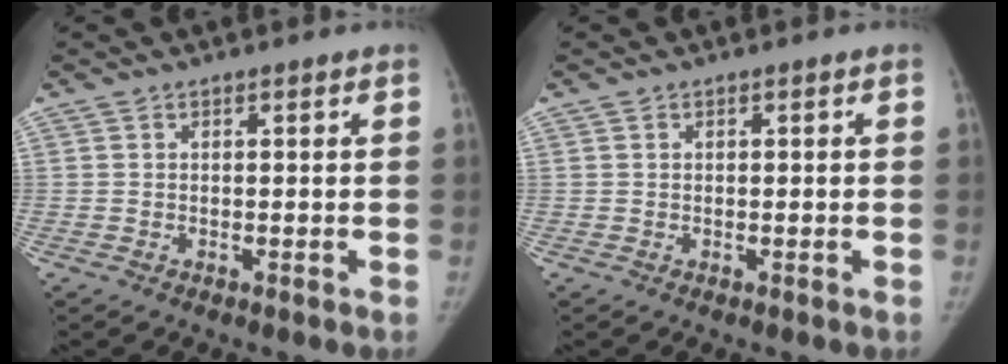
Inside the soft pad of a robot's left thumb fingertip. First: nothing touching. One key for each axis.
{"total": 0.0}